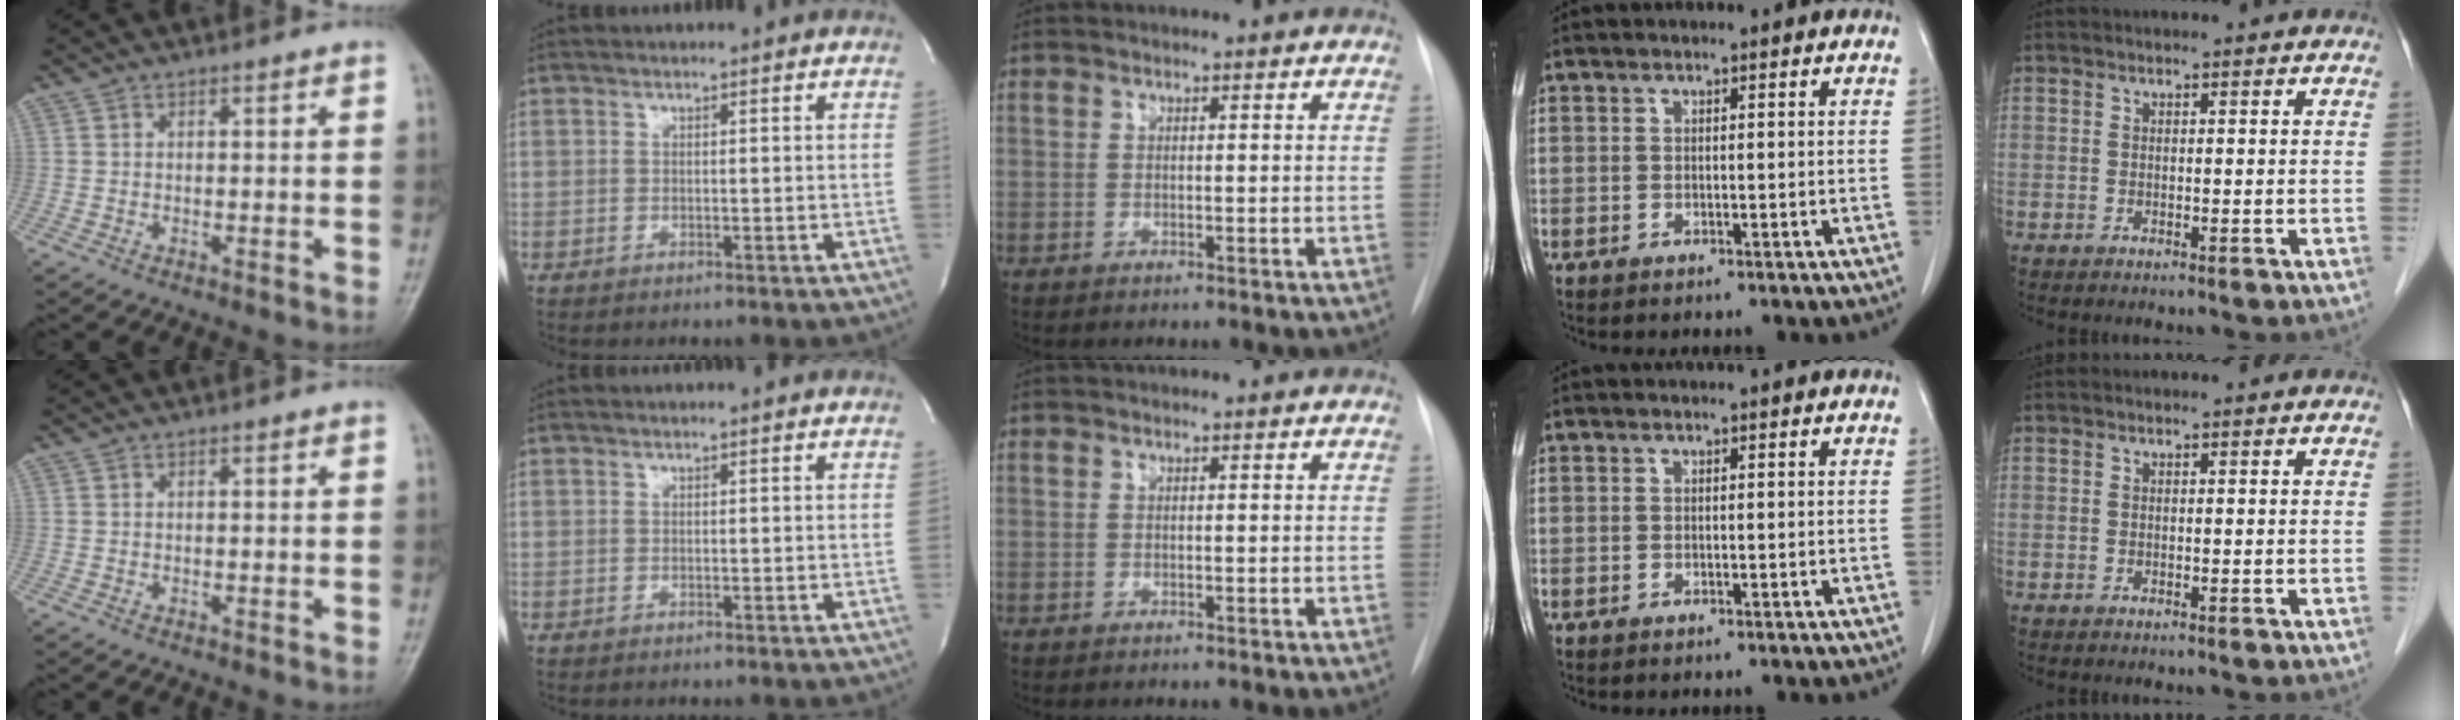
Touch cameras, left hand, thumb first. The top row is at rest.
{}